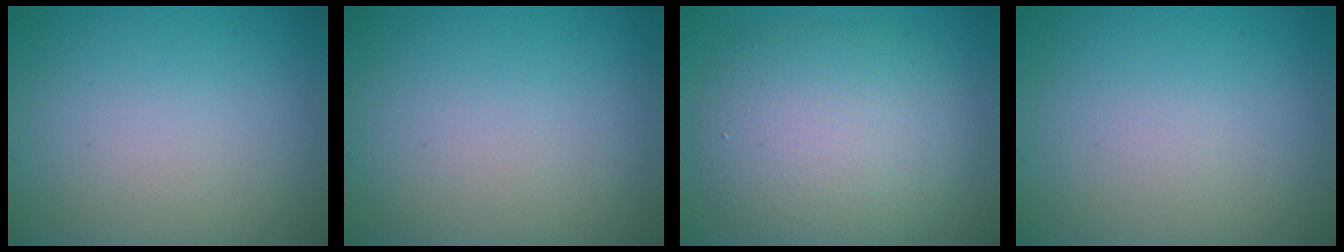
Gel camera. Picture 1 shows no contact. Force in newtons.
{"total": 0.0}
{"total": 7.5, "press": 7.5, "slide": 0.6}
{"total": 0.0}